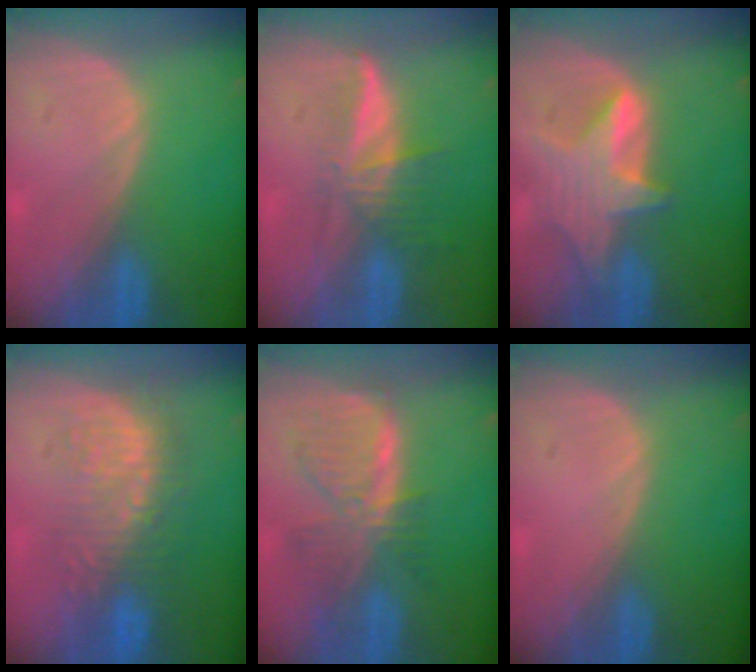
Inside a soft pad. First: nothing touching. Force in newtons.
{"total": 5.8, "press": 5.2, "slide": 2.6}
{"total": 6.6, "press": 6.4, "slide": 1.2}
{"total": 9.1, "press": 8.7, "slide": 2.6}
{"total": 7.7, "press": 6.9, "slide": 3.4}
{"total": 0.0}